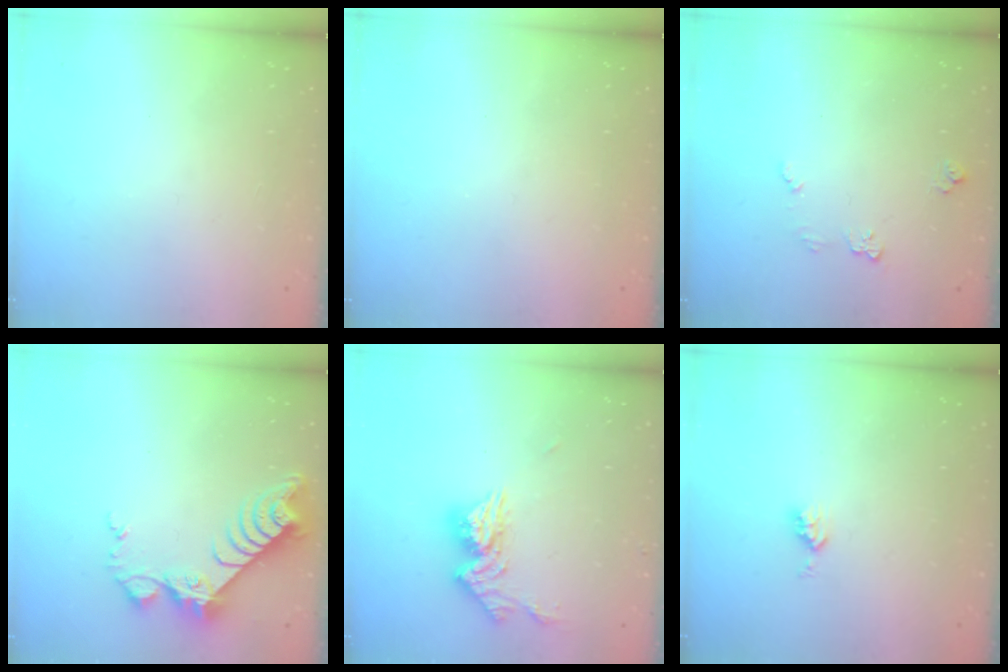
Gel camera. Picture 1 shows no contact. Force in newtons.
{"total": 0.0}
{"total": 5.9, "press": 5.8, "slide": 0.6}
{"total": 9.3, "press": 9.3, "slide": 0.7}
{"total": 11.7, "press": 11.7, "slide": 0.8}
{"total": 4.4, "press": 4.3, "slide": 0.6}